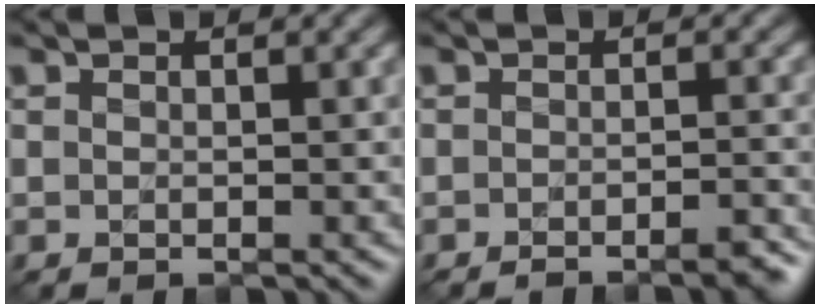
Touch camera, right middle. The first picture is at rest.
{"total": 3.2, "force": [-2.6, 0.6, 1.8], "torque": [-0.024, 0.004, -0.038]}